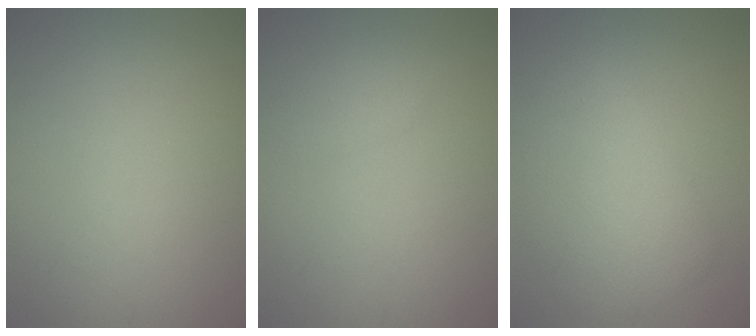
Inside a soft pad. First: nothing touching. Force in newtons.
{"total": 1.0, "press": 1.0, "slide": 0.1}
{"total": 4.7, "press": 4.7, "slide": 0.3}